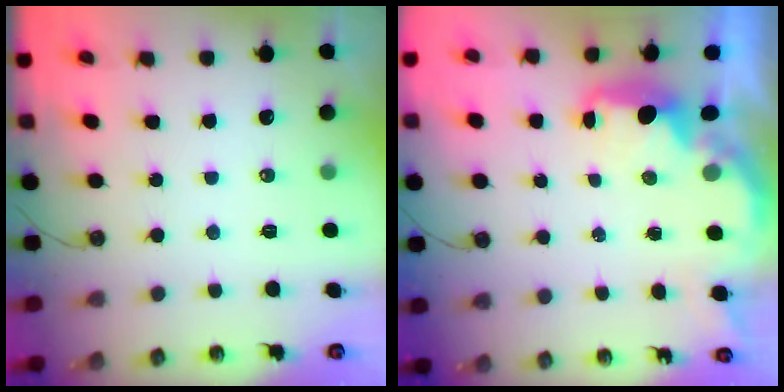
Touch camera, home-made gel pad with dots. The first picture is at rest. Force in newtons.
{"total": 3.6, "press": 3.6, "slide": 0.4}